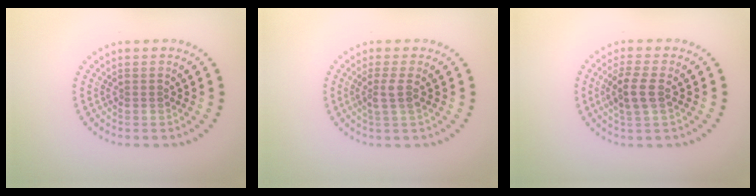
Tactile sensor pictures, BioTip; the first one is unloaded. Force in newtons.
{"total": 1.7, "press": 1.4, "slide": 1.0}
{"total": 2.9, "press": 2.7, "slide": 1.0}